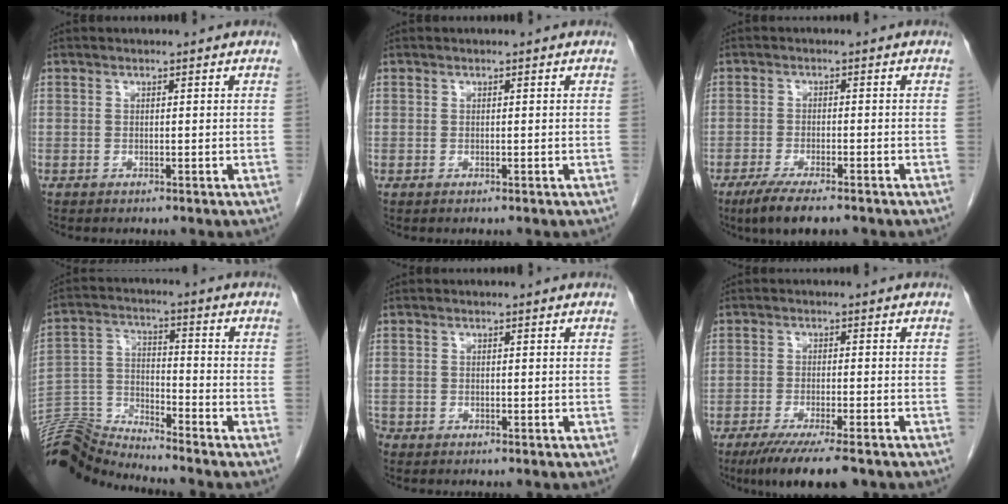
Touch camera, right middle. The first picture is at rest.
{"total": 0.0}
{"total": 7.4, "force": [-5.4, 2.1, 4.7], "torque": [-0.076, -0.012, -0.084]}
{"total": 10.4, "force": [-10.2, -1.6, 0.0], "torque": [-0.013, 0.025, -0.199]}
{"total": 1.8, "force": [-1.5, 0.9, 0.3], "torque": [-0.014, -0.001, -0.028]}
{"total": 10.1, "force": [-7.6, 1.2, 6.5], "torque": [-0.094, -0.019, -0.116]}